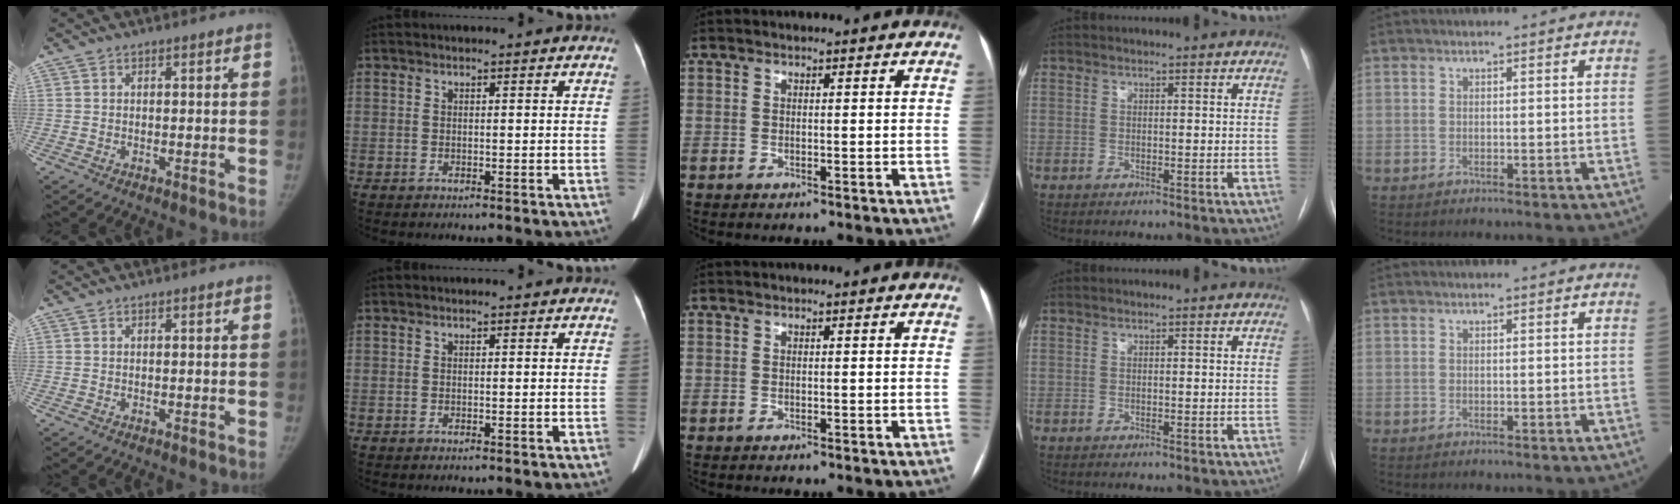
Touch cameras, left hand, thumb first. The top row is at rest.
{}